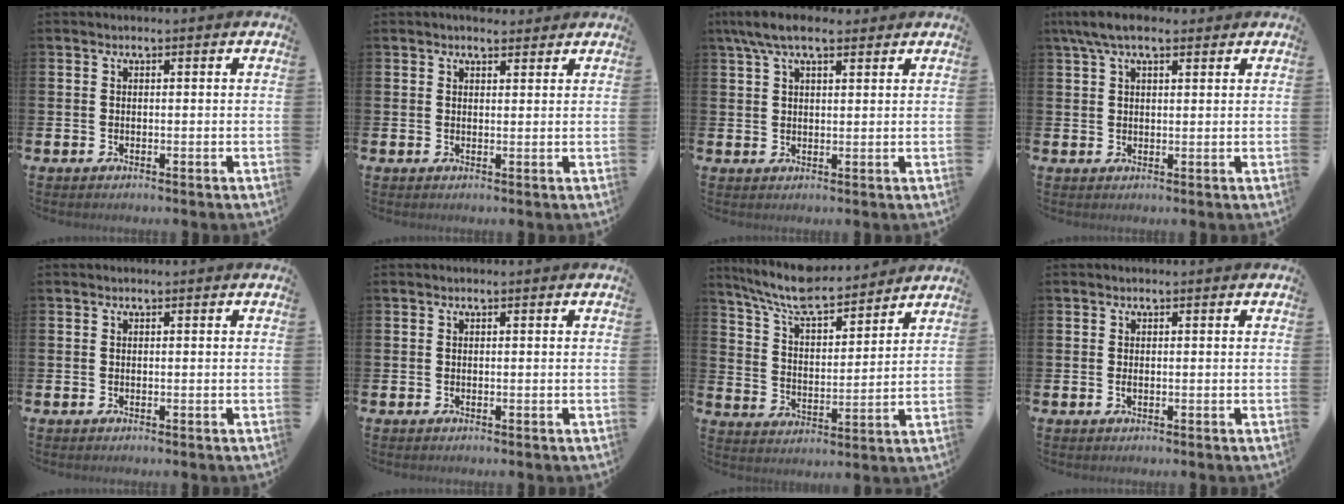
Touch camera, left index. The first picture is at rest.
{"total": 2.4, "force": [2.3, 0.6, 0.0], "torque": [0.005, -0.008, 0.041]}
{"total": 6.1, "force": [4.6, 2.1, 3.3], "torque": [-0.073, -0.004, 0.084]}
{"total": 5.2, "force": [3.9, 1.9, 2.8], "torque": [-0.061, -0.001, 0.071]}
{"total": 0.0}
{"total": 0.0}
{"total": 8.8, "force": [8.2, 1.4, 2.9], "torque": [-0.093, -0.048, 0.146]}
{"total": 0.6, "force": [-0.1, 0.2, 0.5], "torque": [-0.011, 0.001, -0.002]}